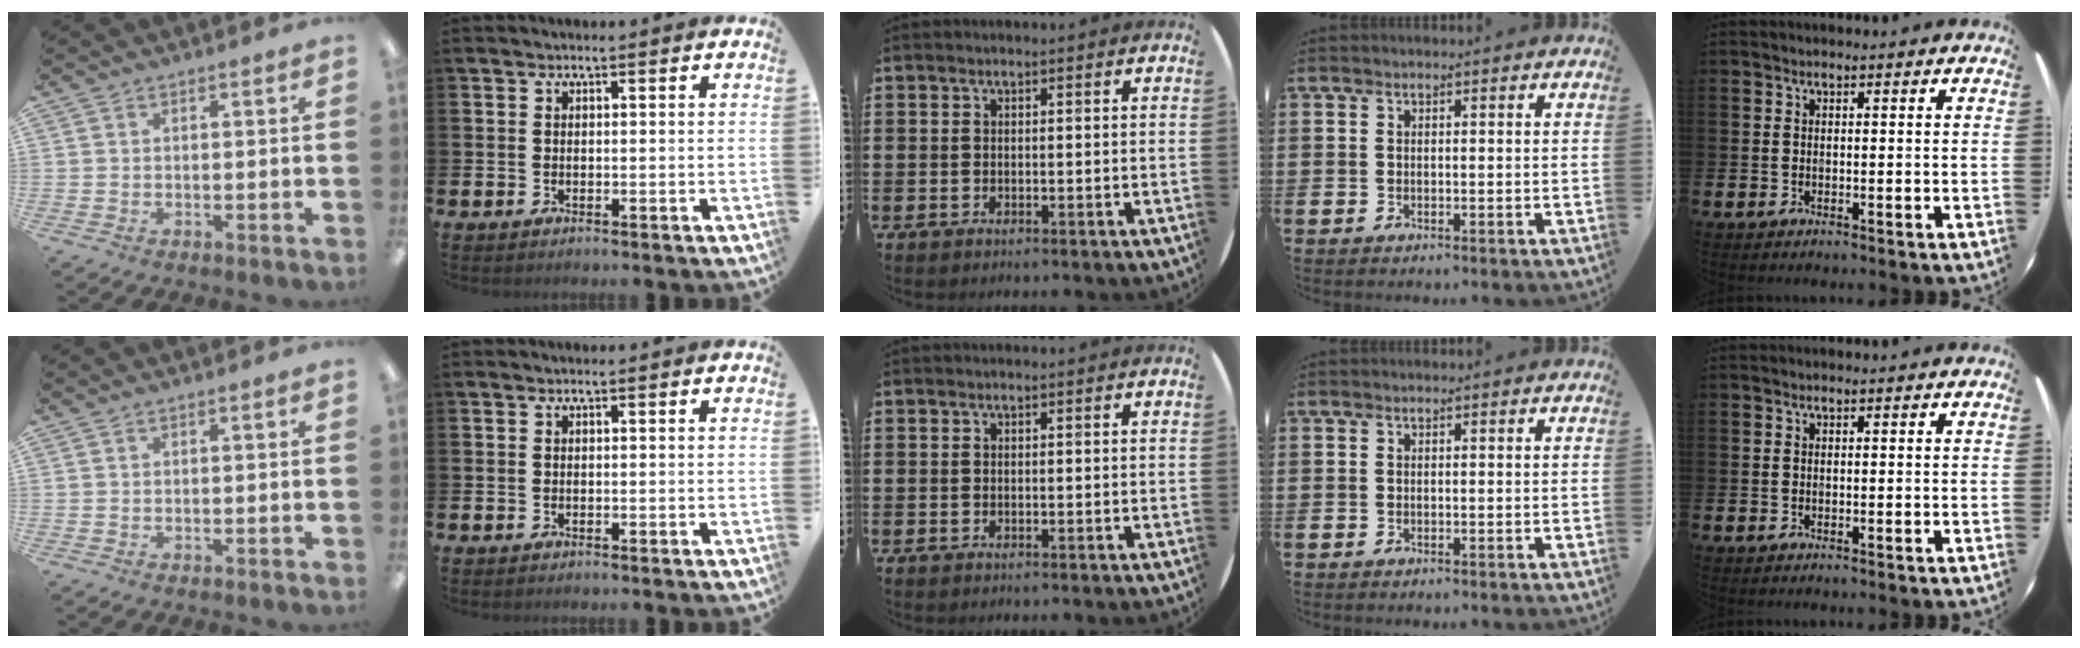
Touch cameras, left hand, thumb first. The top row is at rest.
{}